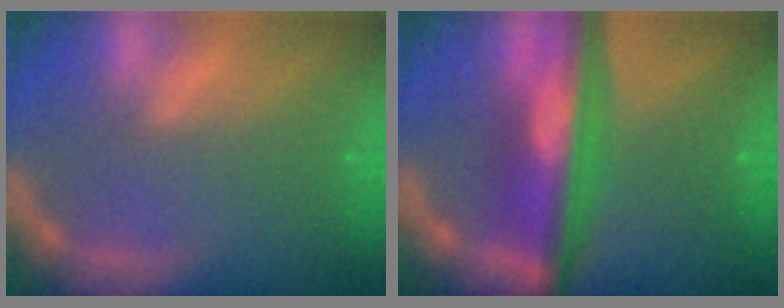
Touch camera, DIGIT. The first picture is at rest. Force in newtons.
{"total": 9.1}